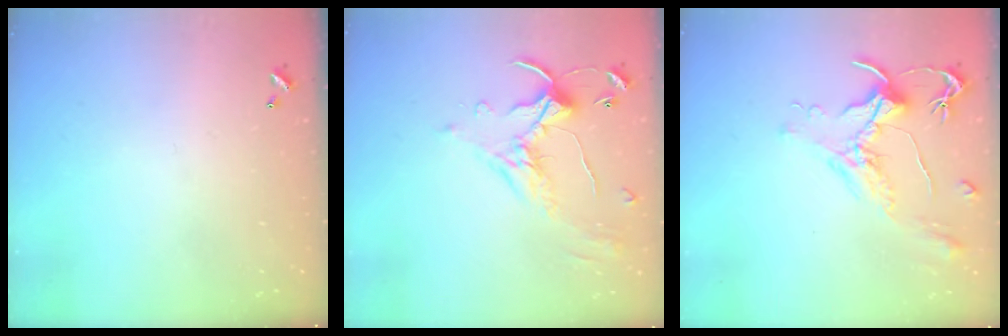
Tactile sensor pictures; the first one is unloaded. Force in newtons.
{"total": 1.1, "press": 0.4, "slide": 1.0}
{"total": 1.6, "press": 1.5, "slide": 0.7}